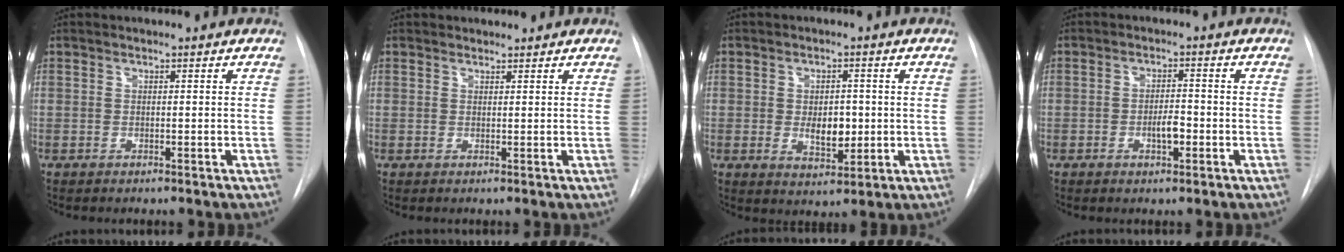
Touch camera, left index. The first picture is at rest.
{"total": 0.6, "force": [0.5, 0.3, -0.2], "torque": [0.001, -0.001, 0.007]}
{"total": 5.0, "force": [-0.9, 2.7, 4.1], "torque": [-0.060, -0.010, -0.006]}
{"total": 2.8, "force": [-1.5, 0.5, 2.4], "torque": [-0.042, -0.005, -0.023]}